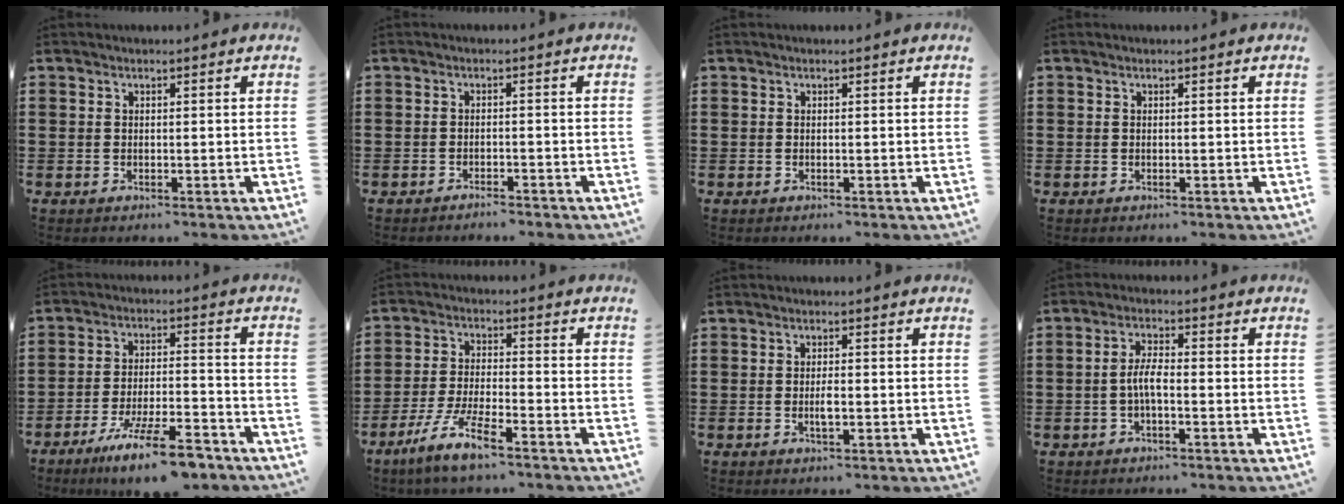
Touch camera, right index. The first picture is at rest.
{"total": 1.4, "force": [-1.4, 0.1, 0.3], "torque": [-0.011, 0.002, -0.027]}
{"total": 0.0}
{"total": 0.0}
{"total": 11.3, "force": [-8.7, 1.7, 7.1], "torque": [-0.128, 0.018, -0.162]}
{"total": 6.8, "force": [-5.4, 0.4, 4.1], "torque": [-0.100, -0.012, -0.108]}
{"total": 2.2, "force": [-0.4, 0.7, 2.0], "torque": [-0.038, 0.001, -0.008]}
{"total": 3.8, "force": [-0.9, 1.1, 3.5], "torque": [-0.078, 0.000, -0.022]}